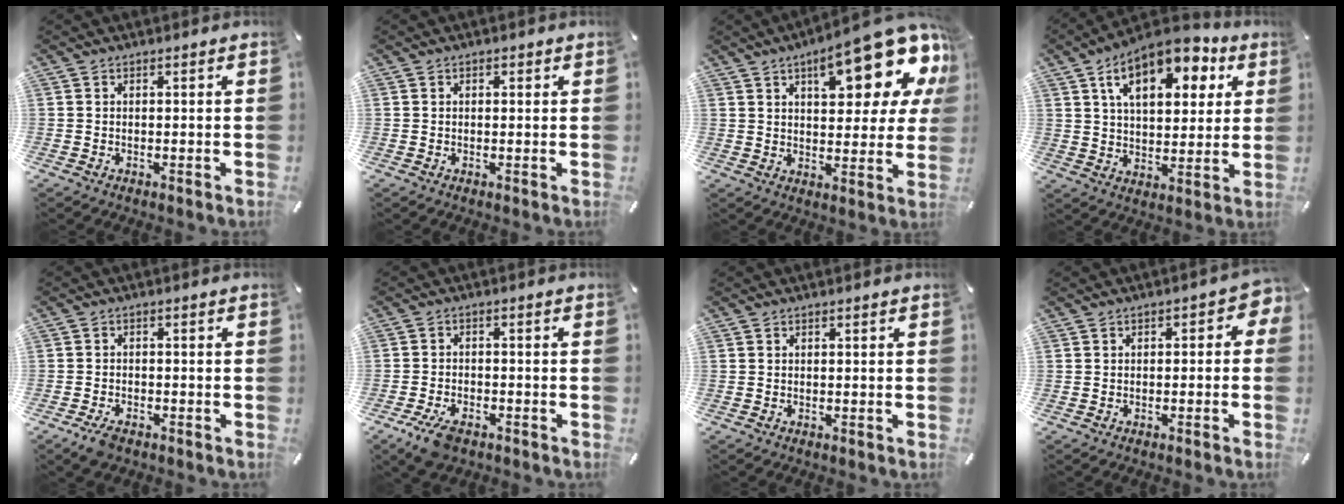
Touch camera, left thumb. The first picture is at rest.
{"total": 0.7, "force": [0.1, 0.6, 0.3], "torque": [-0.005, 0.005, 0.002]}
{"total": 21.0, "force": [11.0, 8.6, 15.7], "torque": [-0.199, -0.065, 0.175]}
{"total": 15.5, "force": [8.2, 8.6, 10.0], "torque": [-0.153, -0.027, 0.140]}
{"total": 3.4, "force": [-2.4, 1.5, 1.8], "torque": [-0.048, 0.006, -0.049]}
{"total": 5.8, "force": [-3.6, 2.8, 3.5], "torque": [-0.086, 0.010, -0.069]}
{"total": 0.0}
{"total": 3.0, "force": [-1.1, 2.0, 2.0], "torque": [-0.030, 0.013, -0.023]}